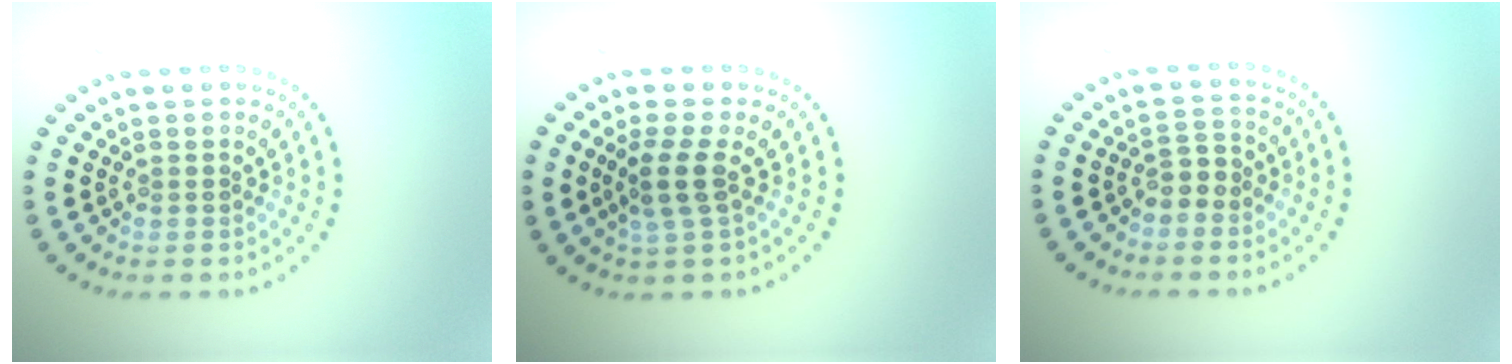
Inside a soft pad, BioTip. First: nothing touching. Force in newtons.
{"total": 2.5, "press": 1.9, "slide": 1.5}
{"total": 1.6, "press": 1.2, "slide": 1.0}